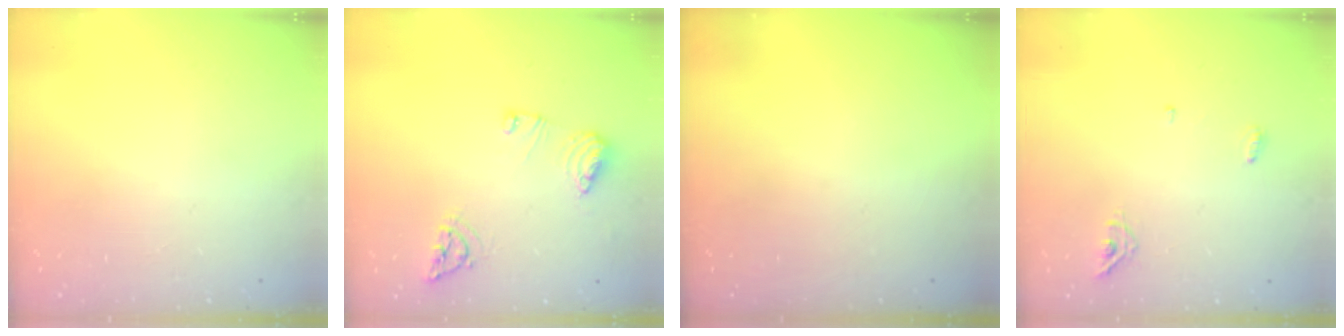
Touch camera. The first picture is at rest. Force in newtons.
{"total": 9.7, "press": 9.6, "slide": 1.1}
{"total": 0.0}
{"total": 4.9, "press": 4.8, "slide": 1.0}